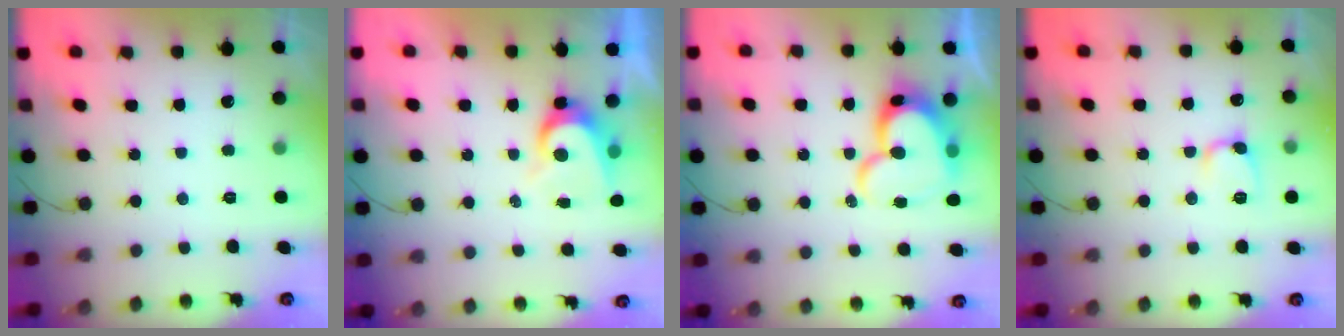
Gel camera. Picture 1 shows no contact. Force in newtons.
{"total": 7.1, "press": 7.1, "slide": 0.8}
{"total": 18.2, "press": 18.1, "slide": 1.7}
{"total": 5.6, "press": 5.5, "slide": 0.8}